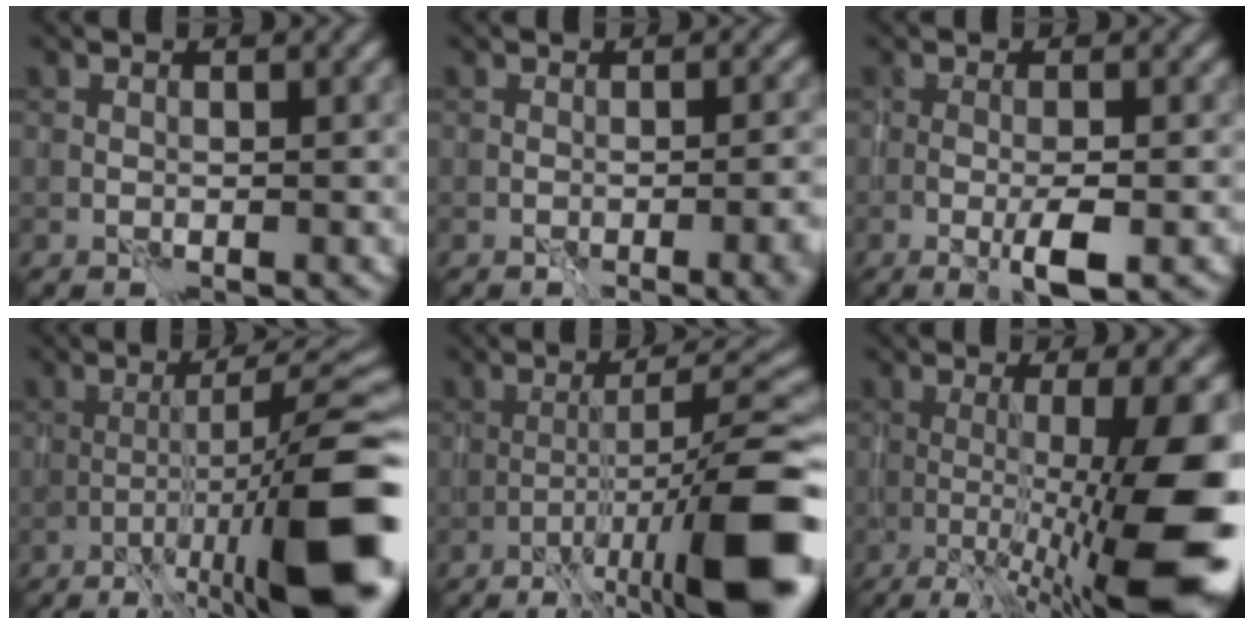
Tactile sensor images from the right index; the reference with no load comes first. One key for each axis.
{"total": 5.1, "fx": -2.1, "fy": 1.7, "fz": 4.4, "tx": -0.043, "ty": 0.003, "tz": -0.020}
{"total": 3.0, "fx": -1.0, "fy": 0.5, "fz": 2.8, "tx": -0.053, "ty": -0.002, "tz": -0.018}
{"total": 12.5, "fx": -5.7, "fy": 2.1, "fz": 10.9, "tx": -0.165, "ty": 0.009, "tz": -0.089}
{"total": 11.7, "fx": -5.9, "fy": 2.0, "fz": 9.9, "tx": -0.149, "ty": 0.013, "tz": -0.093}
{"total": 12.8, "fx": -3.0, "fy": 2.7, "fz": 12.1, "tx": -0.171, "ty": 0.002, "tz": -0.041}